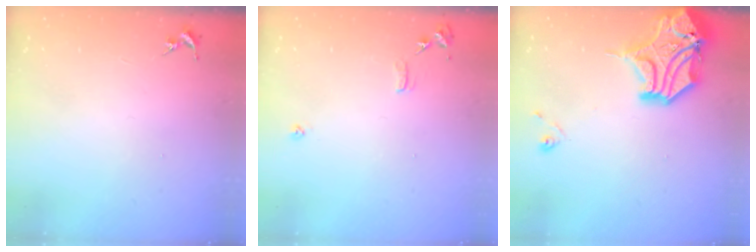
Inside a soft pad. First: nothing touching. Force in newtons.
{"total": 7.4, "press": 7.4, "slide": 0.7}
{"total": 16.5, "press": 16.3, "slide": 2.5}